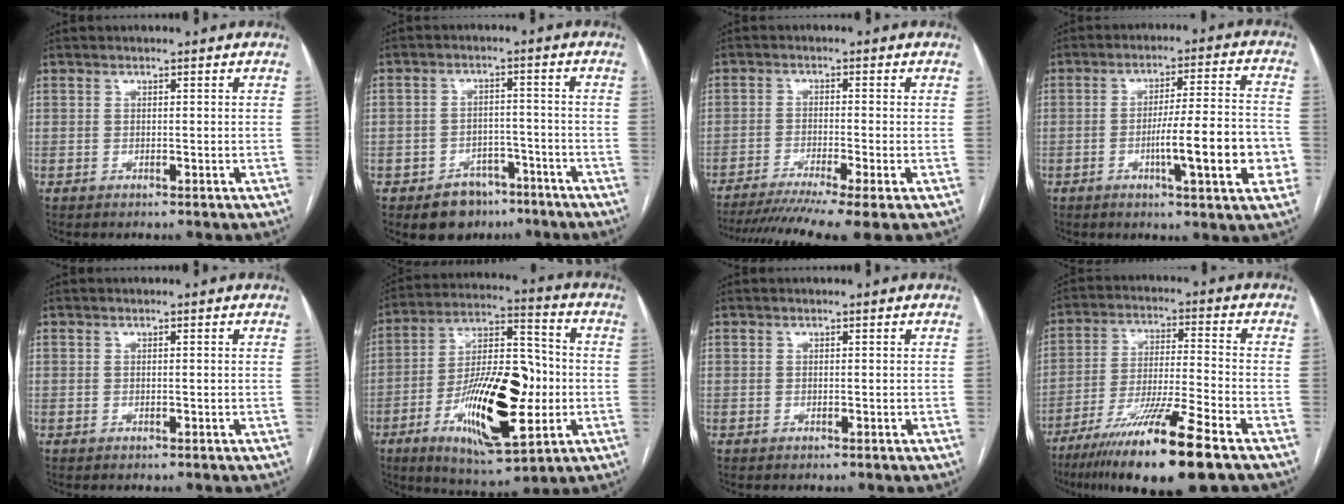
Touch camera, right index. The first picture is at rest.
{"total": 6.6, "force": [-4.4, 4.7, 1.5], "torque": [-0.015, 0.014, -0.060]}
{"total": 11.3, "force": [-8.6, -0.8, 7.3], "torque": [-0.111, -0.023, -0.133]}
{"total": 13.2, "force": [-3.5, 1.2, 12.7], "torque": [-0.190, 0.005, -0.050]}
{"total": 0.0}
{"total": 20.0, "force": [-4.8, 6.5, 18.3], "torque": [-0.333, 0.007, -0.070]}
{"total": 0.0}
{"total": 15.8, "force": [-10.2, -0.3, 12.0], "torque": [-0.222, -0.043, -0.180]}